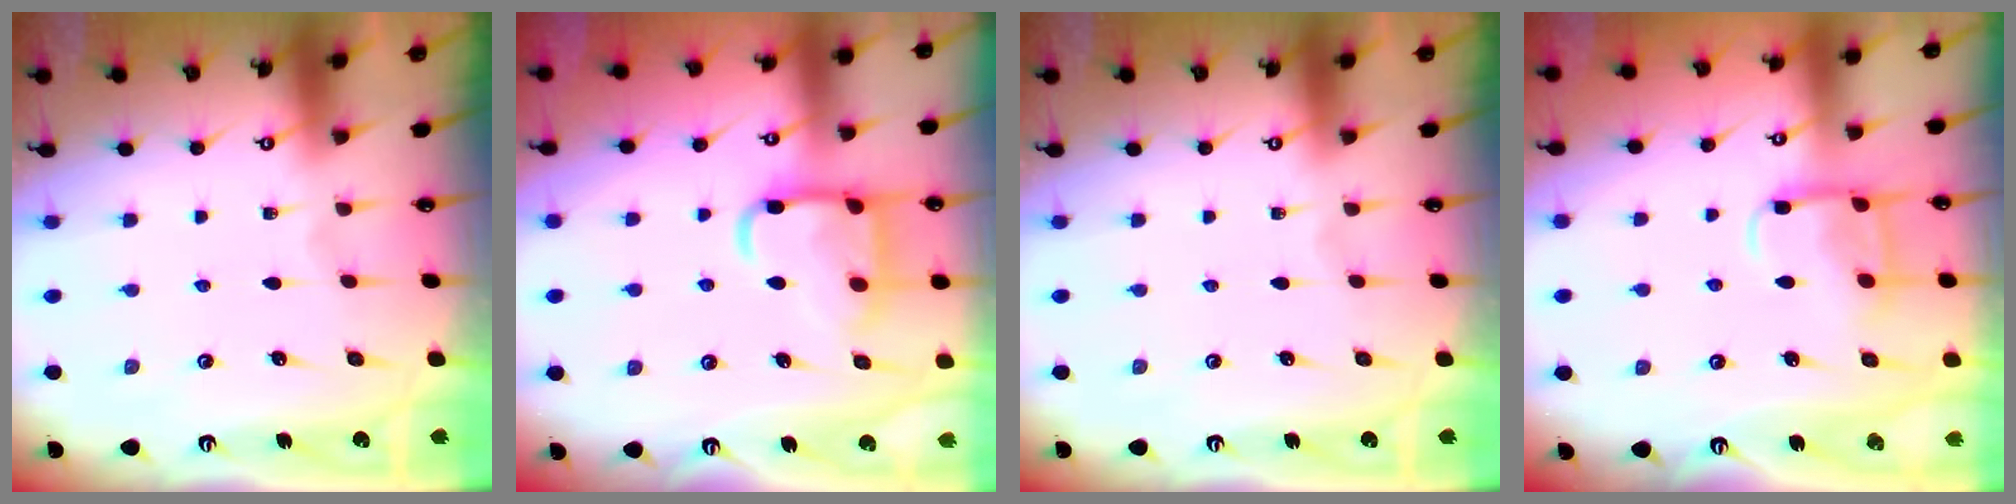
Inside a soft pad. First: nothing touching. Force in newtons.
{"total": 15.1, "press": 15.0, "slide": 1.5}
{"total": 0.0}
{"total": 11.0, "press": 10.9, "slide": 1.2}